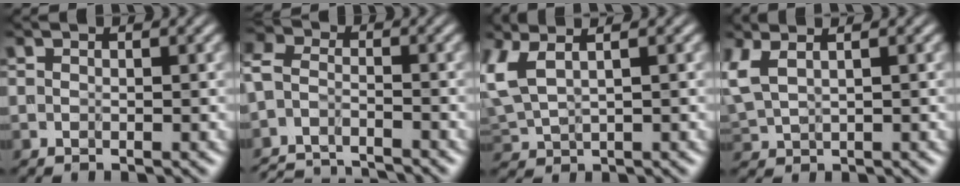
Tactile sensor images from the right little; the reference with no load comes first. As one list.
[{"total": 6.7, "force": [-6.3, 1.4, 1.6], "torque": [-0.051, -0.014, -0.115]}, {"total": 5.5, "force": [1.9, 2.9, 4.3], "torque": [-0.143, -0.001, 0.052]}, {"total": 4.0, "force": [1.6, 2.3, 2.9], "torque": [-0.101, -0.005, 0.045]}]